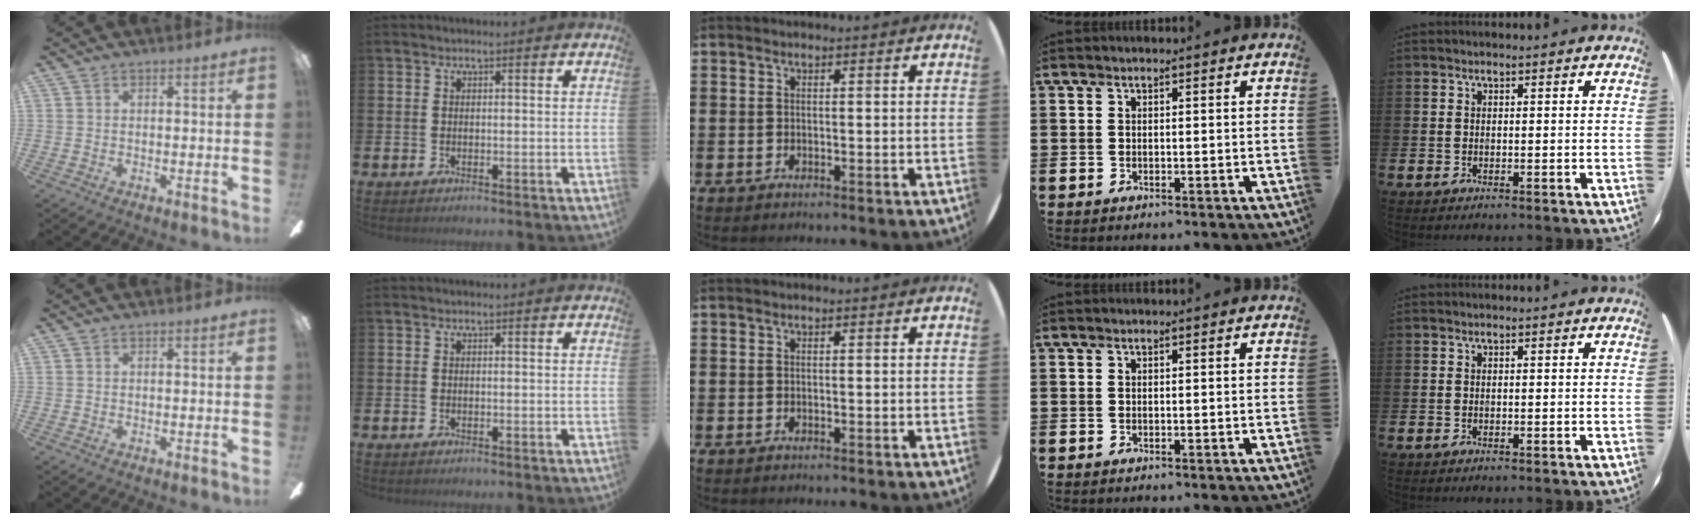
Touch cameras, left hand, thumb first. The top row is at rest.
{}